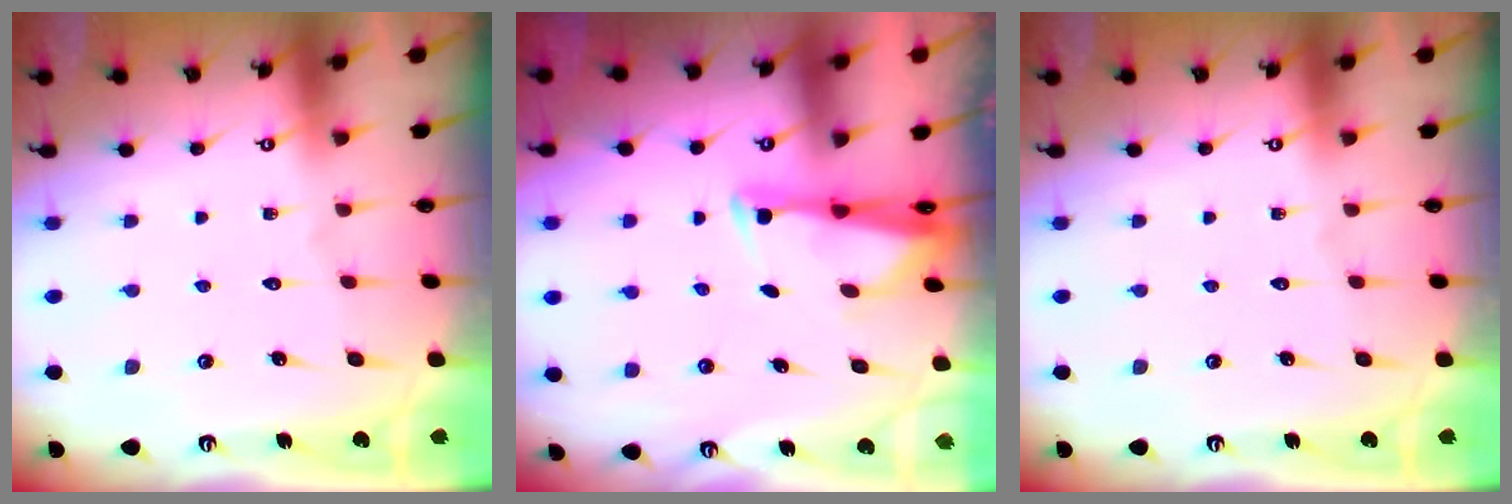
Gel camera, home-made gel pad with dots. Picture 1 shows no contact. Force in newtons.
{"total": 2.7, "press": 2.6, "slide": 0.8}
{"total": 0.0}